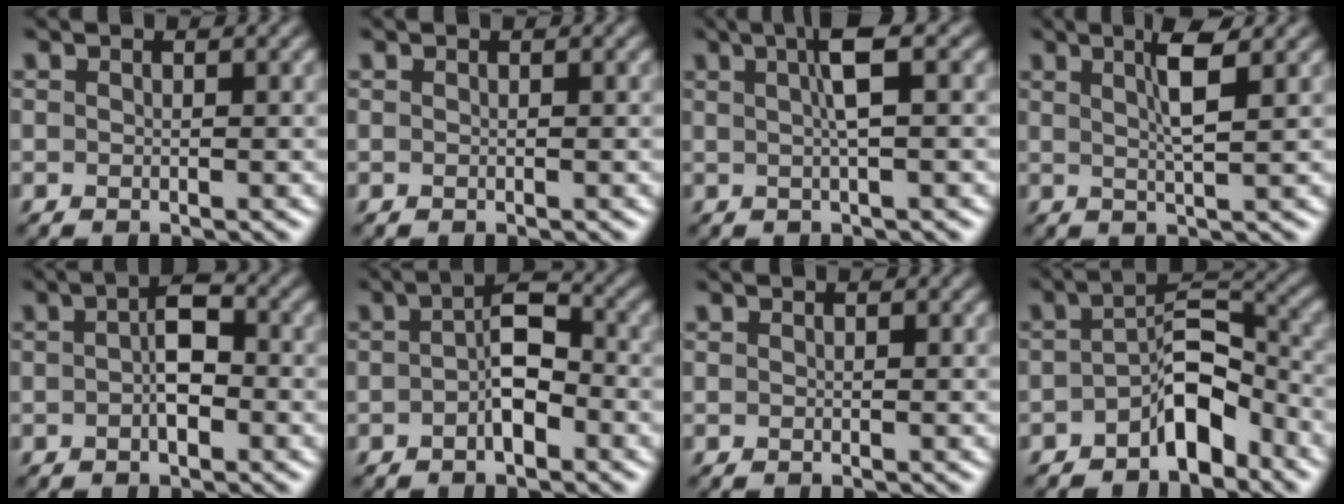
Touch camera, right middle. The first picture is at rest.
{"total": 0.0}
{"total": 3.5, "force": [0.9, 0.5, 3.3], "torque": [-0.059, 0.008, 0.015]}
{"total": 3.6, "force": [1.4, 0.6, 3.2], "torque": [-0.051, 0.004, 0.025]}
{"total": 3.3, "force": [-0.5, 1.4, 3.0], "torque": [-0.051, 0.007, -0.014]}
{"total": 3.8, "force": [-1.1, 1.6, 3.3], "torque": [-0.055, 0.010, -0.025]}
{"total": 0.0}
{"total": 5.3, "force": [-2.8, 2.4, 3.9], "torque": [-0.055, 0.020, -0.050]}